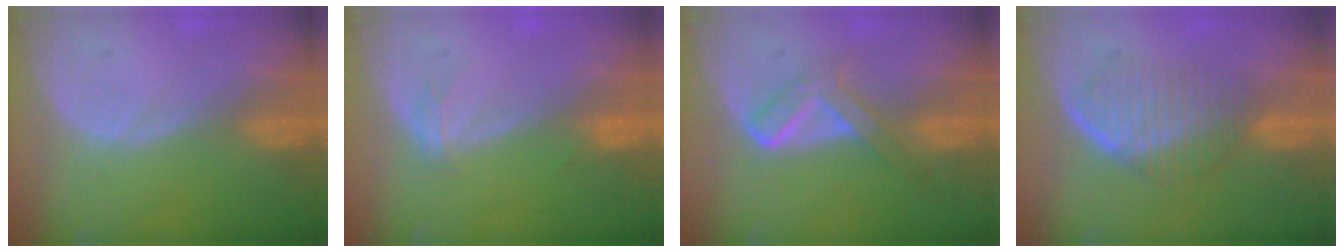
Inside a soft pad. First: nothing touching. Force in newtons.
{"total": 1.5, "press": 1.4, "slide": 0.3}
{"total": 5.2, "press": 4.9, "slide": 2.0}
{"total": 6.9, "press": 6.1, "slide": 3.3}